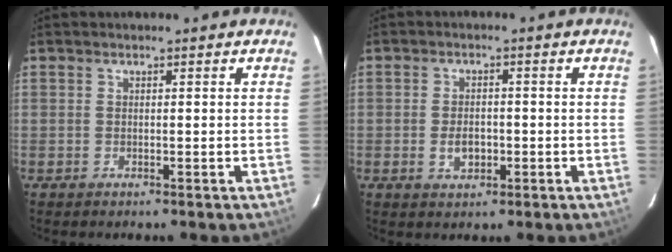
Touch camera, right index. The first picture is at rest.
{"total": 3.9, "force": [-1.0, 2.6, 2.8], "torque": [-0.051, 0.002, -0.014]}